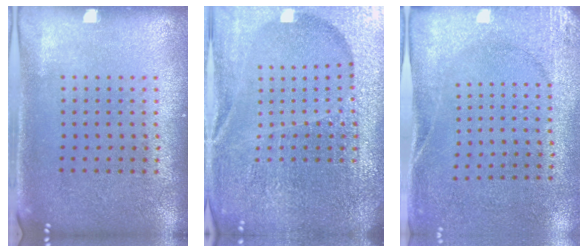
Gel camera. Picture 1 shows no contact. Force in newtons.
{"total": 6.2, "press": 5.5, "slide": 2.9}
{"total": 2.7, "press": 2.0, "slide": 1.7}